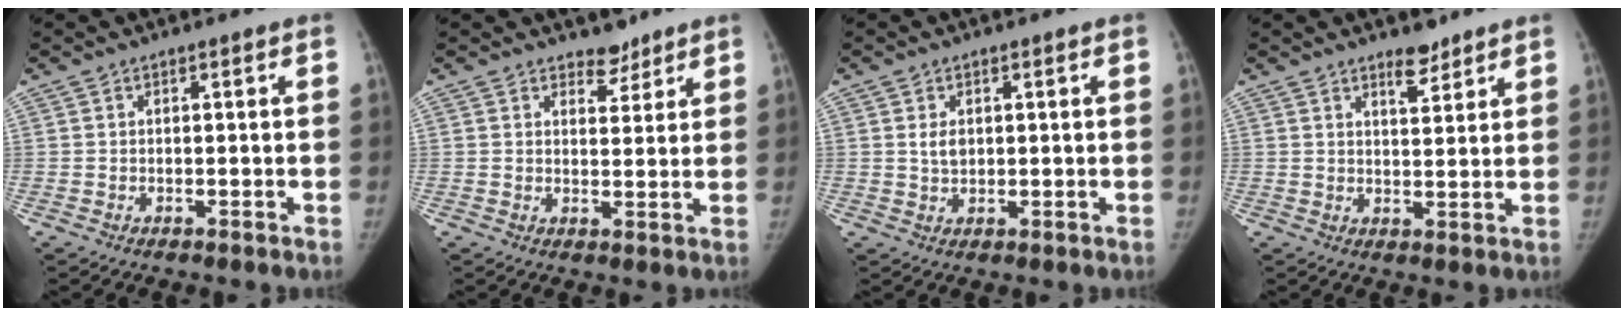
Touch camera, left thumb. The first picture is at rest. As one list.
[{"total": 3.5, "force": [2.9, 1.8, 0.7], "torque": [0.011, -0.022, 0.043]}, {"total": 2.6, "force": [0.6, 1.8, 1.8], "torque": [-0.023, -0.005, 0.014]}, {"total": 4.2, "force": [3.3, 1.6, 2.1], "torque": [-0.017, -0.025, 0.052]}]